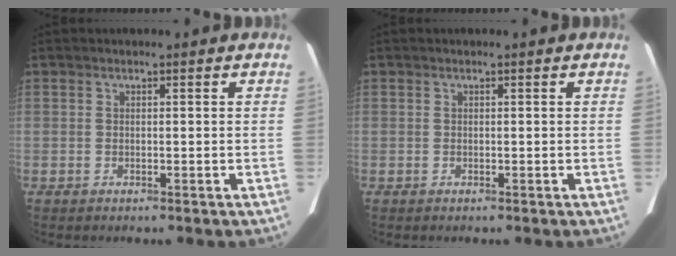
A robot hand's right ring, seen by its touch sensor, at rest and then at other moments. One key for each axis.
{"total": 0.0}